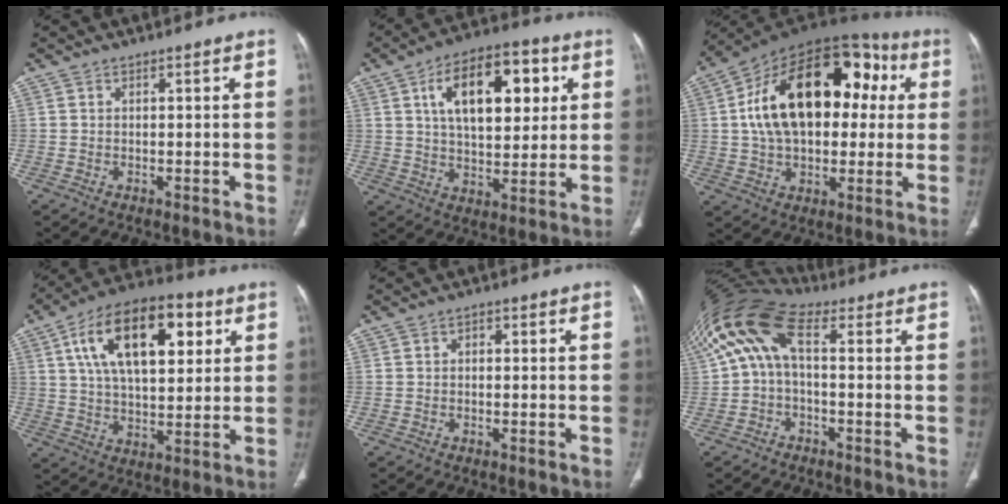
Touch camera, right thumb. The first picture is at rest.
{"total": 18.2, "force": [5.8, 9.5, 14.4], "torque": [-0.189, -0.001, 0.091]}
{"total": 26.7, "force": [4.6, 16.0, 20.9], "torque": [-0.323, 0.044, 0.068]}
{"total": 21.5, "force": [7.5, 10.8, 17.0], "torque": [-0.261, 0.000, 0.119]}
{"total": 1.2, "force": [0.1, 0.9, 0.8], "torque": [-0.007, 0.005, -0.002]}
{"total": 11.7, "force": [1.2, 5.7, 10.2], "torque": [-0.210, 0.047, 0.013]}